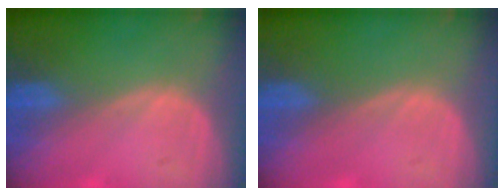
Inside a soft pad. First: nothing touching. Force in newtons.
{"total": 0.0}